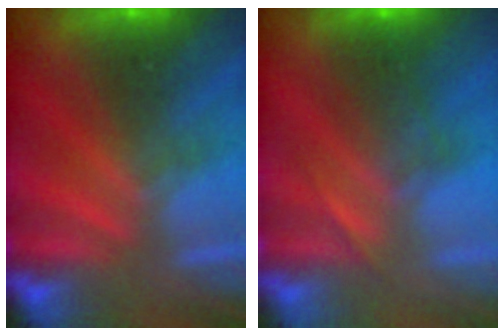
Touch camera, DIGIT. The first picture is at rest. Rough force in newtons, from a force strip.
{"total": 4.3}